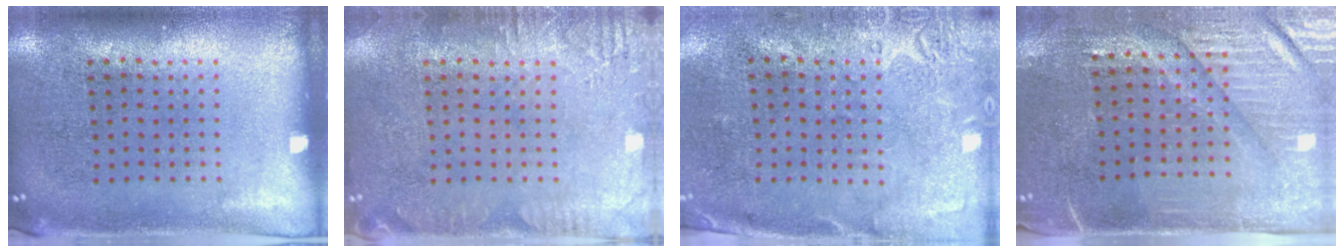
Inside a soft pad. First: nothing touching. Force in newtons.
{"total": 2.6, "press": 2.5, "slide": 0.4}
{"total": 2.8, "press": 2.1, "slide": 1.7}
{"total": 3.5, "press": 3.2, "slide": 1.4}